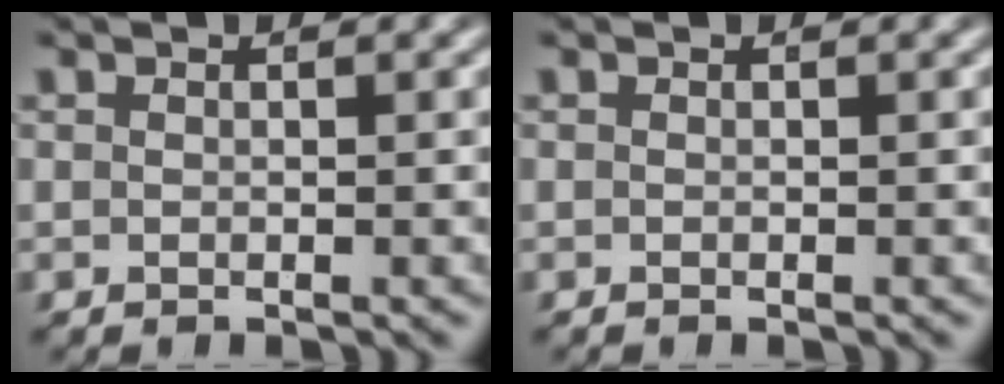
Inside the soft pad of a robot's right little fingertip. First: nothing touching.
{"total": 0.0}